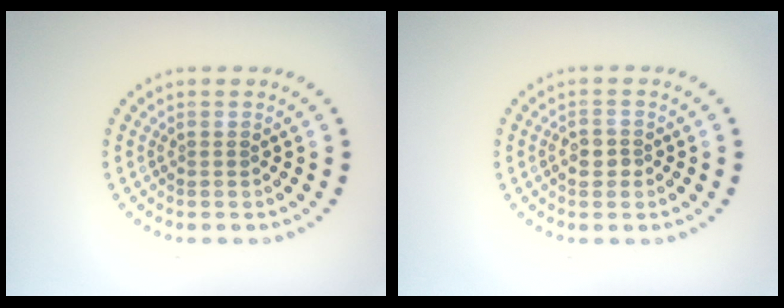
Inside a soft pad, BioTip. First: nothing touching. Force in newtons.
{"total": 1.5, "press": 1.5, "slide": 0.2}